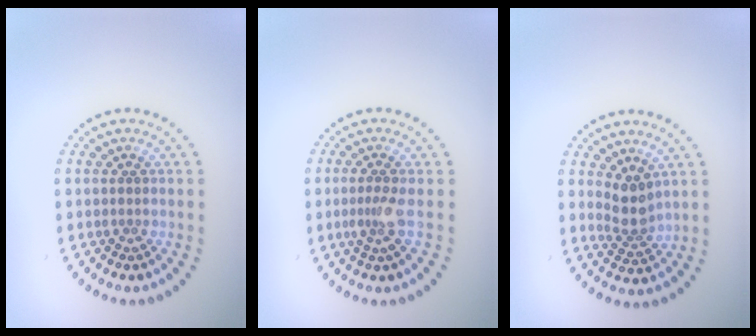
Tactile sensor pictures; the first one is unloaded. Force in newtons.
{"total": 2.0, "press": 1.5, "slide": 1.3}
{"total": 2.6, "press": 2.0, "slide": 1.7}